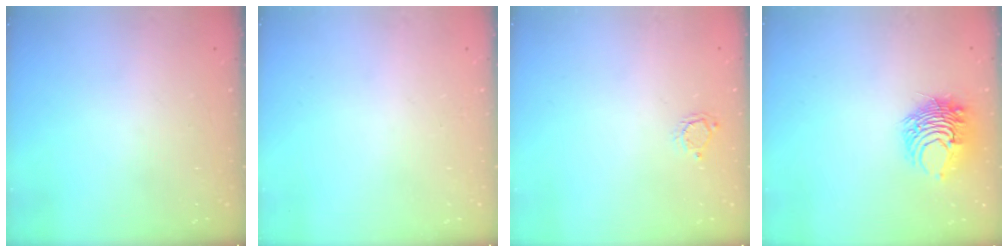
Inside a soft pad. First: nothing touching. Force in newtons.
{"total": 0.0}
{"total": 3.4, "press": 3.4, "slide": 0.3}
{"total": 8.8, "press": 8.8, "slide": 0.5}